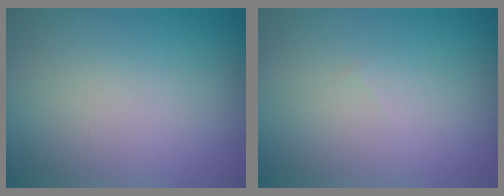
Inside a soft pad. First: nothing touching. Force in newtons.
{"total": 0.0}